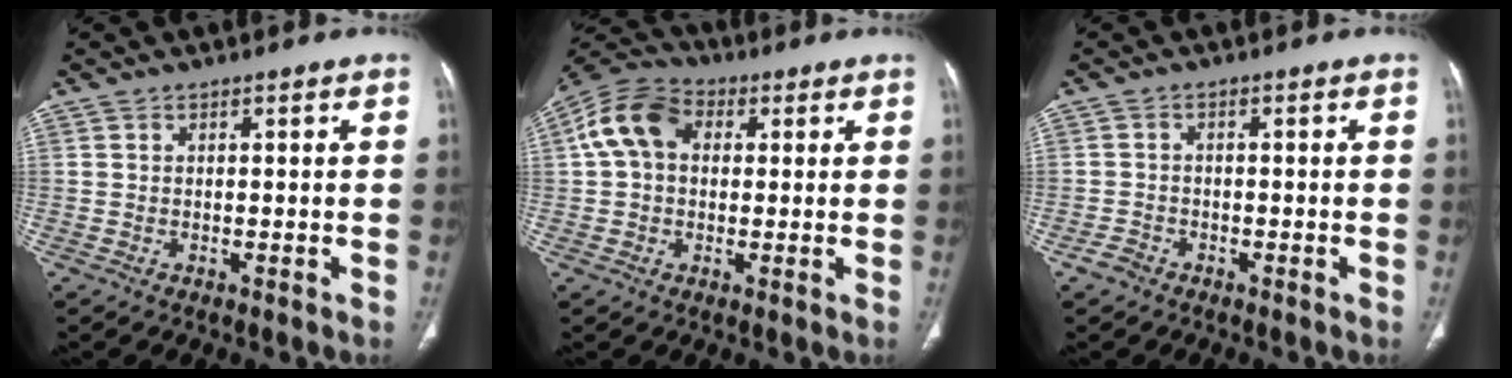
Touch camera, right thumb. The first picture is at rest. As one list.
[{"total": 10.6, "force": [2.1, 7.8, 7.0], "torque": [-0.128, 0.028, 0.027]}, {"total": 2.3, "force": [-1.6, 1.6, 0.5], "torque": [-0.013, 0.010, -0.029]}]